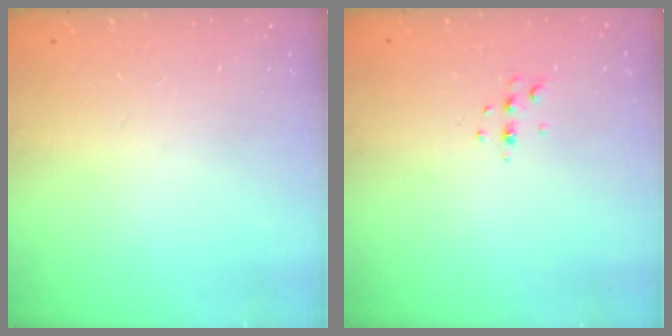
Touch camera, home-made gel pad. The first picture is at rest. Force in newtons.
{"total": 4.4, "press": 4.0, "slide": 1.8}